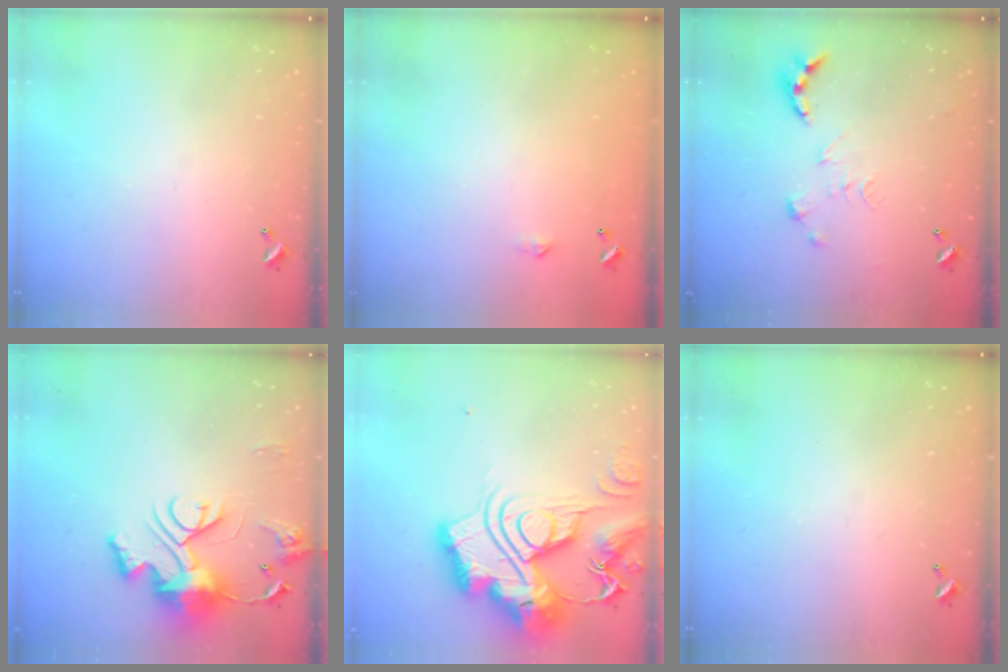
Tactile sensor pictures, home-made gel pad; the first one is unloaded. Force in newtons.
{"total": 2.3, "press": 2.3, "slide": 0.4}
{"total": 0.0}
{"total": 13.2, "press": 13.1, "slide": 1.4}
{"total": 0.6, "press": 0.6, "slide": 0.0}
{"total": 0.0}